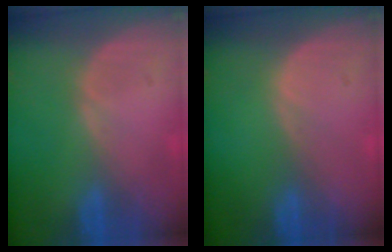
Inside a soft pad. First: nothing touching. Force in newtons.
{"total": 0.0}